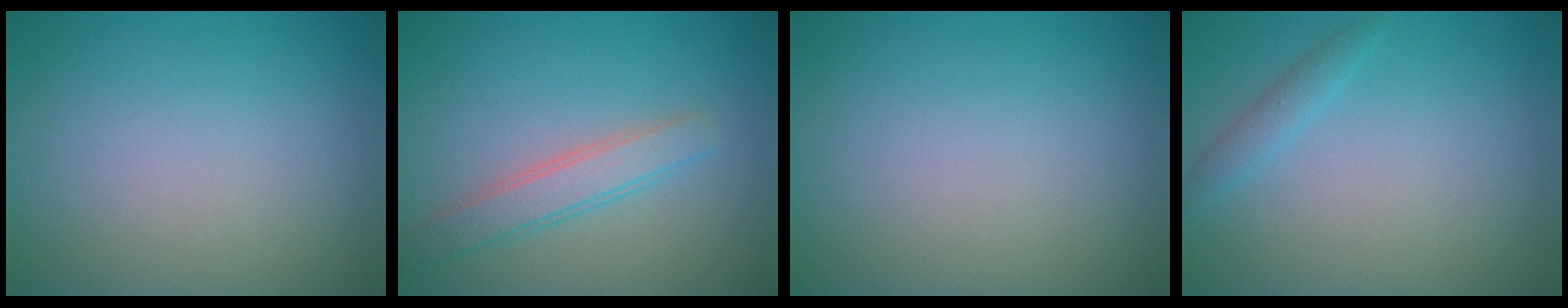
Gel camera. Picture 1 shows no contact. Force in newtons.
{"total": 2.7, "press": 2.7, "slide": 0.1}
{"total": 0.0}
{"total": 1.3, "press": 1.3, "slide": 0.1}